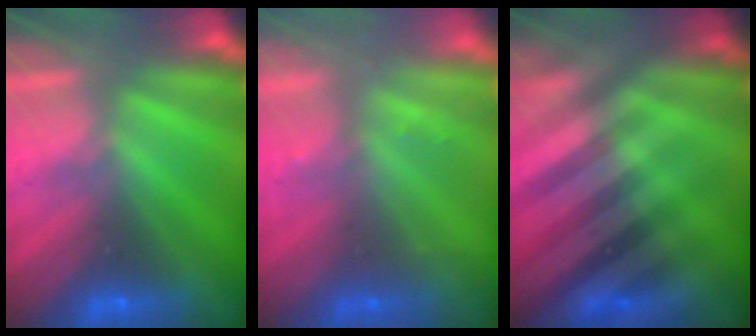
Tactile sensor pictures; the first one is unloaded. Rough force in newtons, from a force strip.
{"total": 2.3}
{"total": 2.8}